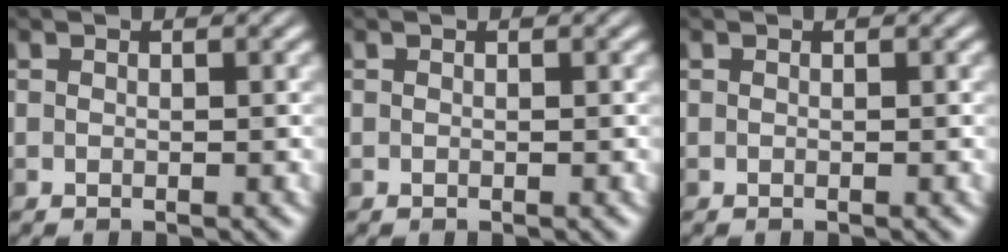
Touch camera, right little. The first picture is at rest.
{"total": 0.0}
{"total": 0.0}